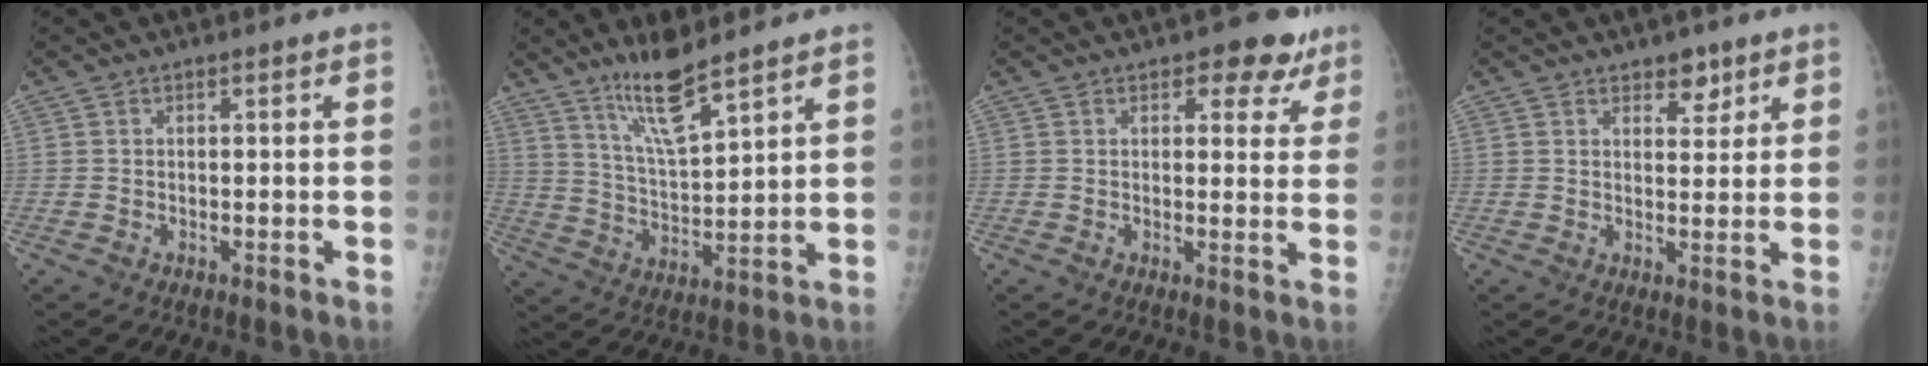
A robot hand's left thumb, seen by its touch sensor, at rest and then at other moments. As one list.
[{"total": 9.9, "force": [7.5, 1.3, 6.2], "torque": [-0.115, -0.058, 0.151]}, {"total": 6.3, "force": [3.8, 3.7, 3.4], "torque": [0.006, -0.012, 0.040]}, {"total": 3.8, "force": [2.5, 2.2, 1.8], "torque": [0.000, -0.015, 0.035]}]